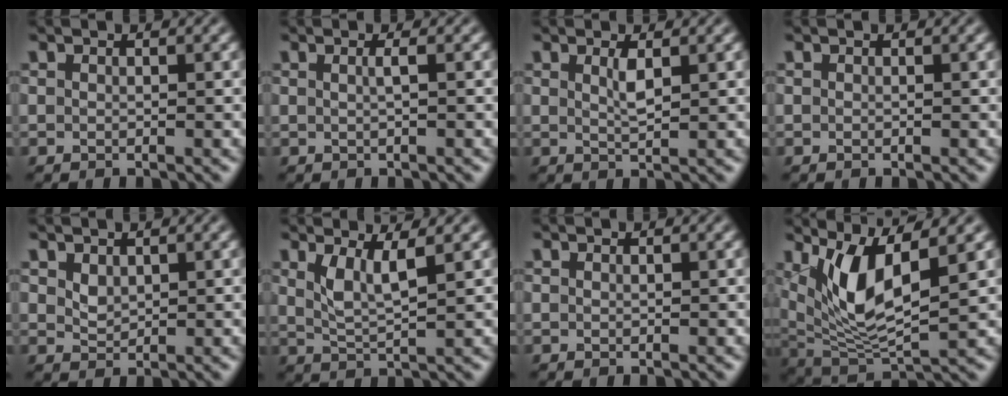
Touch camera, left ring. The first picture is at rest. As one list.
[{"total": 1.2, "force": [0.2, 0.4, 1.1], "torque": [-0.015, 0.004, -0.001]}, {"total": 1.5, "force": [0.7, 0.3, 1.3], "torque": [-0.027, -0.003, 0.012]}, {"total": 0.0}, {"total": 1.4, "force": [0.8, 0.9, 0.7], "torque": [-0.015, -0.002, 0.021]}, {"total": 3.3, "force": [1.6, 0.8, 2.8], "torque": [-0.056, -0.007, 0.035]}, {"total": 0.0}, {"total": 7.4, "force": [2.7, 2.5, 6.4], "torque": [-0.133, -0.016, 0.056]}]